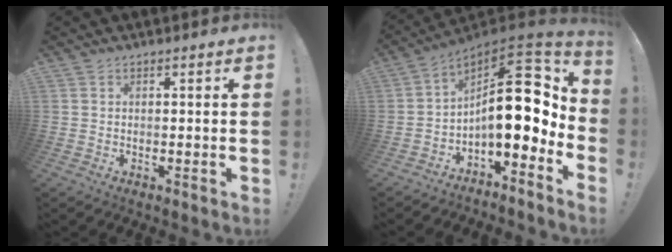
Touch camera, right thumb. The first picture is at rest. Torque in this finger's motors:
{"motor_torque": [2.28, 2.73, 1.36, -1.41, 0.15]}